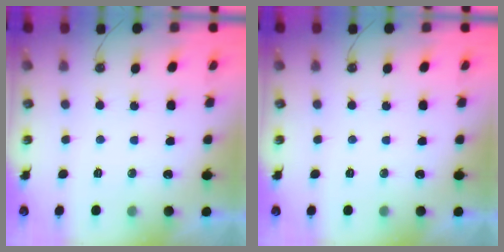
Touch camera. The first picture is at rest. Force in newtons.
{"total": 0.0}